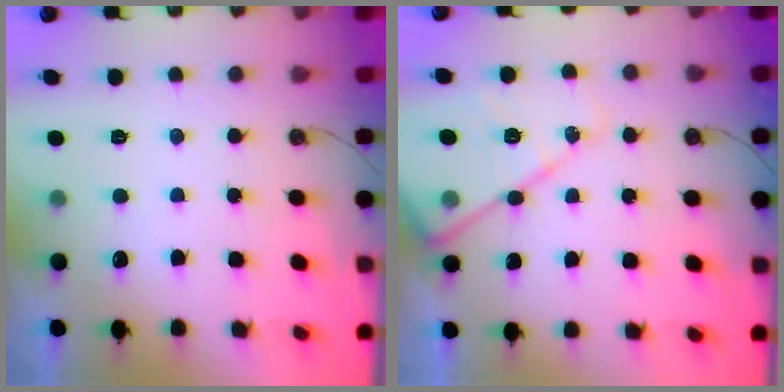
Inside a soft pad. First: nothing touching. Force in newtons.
{"total": 14.0, "press": 13.9, "slide": 1.4}